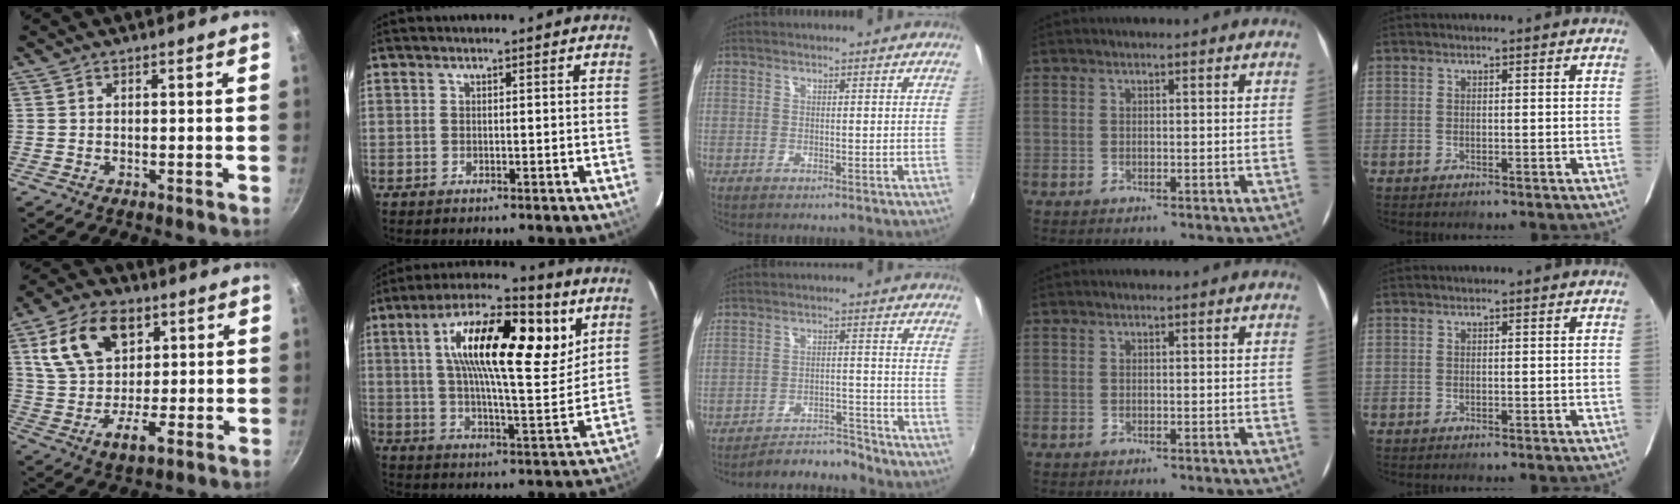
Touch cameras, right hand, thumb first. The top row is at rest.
{"thumb": {"total": 15.8, "force": [5.3, 10.4, 10.6], "torque": [-0.162, 0.004, 0.089]}, "index": {"total": 21.5, "force": [7.9, 6.6, 18.9], "torque": [-0.316, 0.018, 0.116]}, "middle": {"total": 8.4, "force": [-8.2, 1.2, 1.1], "torque": [-0.038, 0.011, -0.120]}}